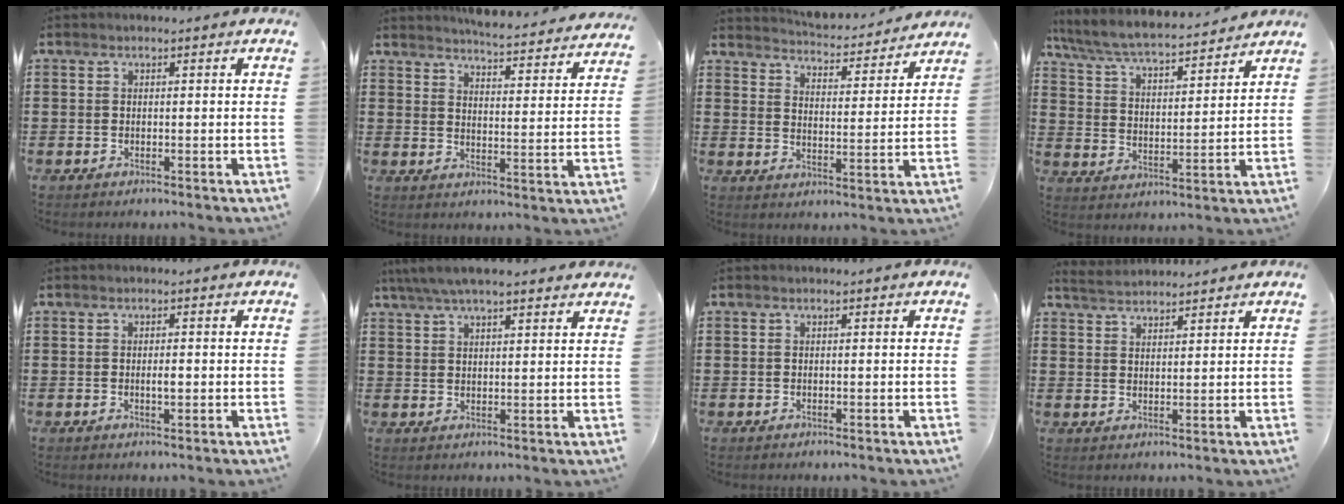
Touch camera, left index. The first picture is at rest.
{"total": 4.7, "force": [4.7, -0.6, 0.6], "torque": [-0.028, -0.043, 0.077]}
{"total": 4.0, "force": [4.0, -0.1, 0.2], "torque": [-0.018, -0.038, 0.061]}
{"total": 6.2, "force": [5.9, 0.4, 2.1], "torque": [-0.067, -0.039, 0.097]}
{"total": 1.6, "force": [-0.1, 0.5, 1.6], "torque": [-0.030, 0.000, -0.001]}
{"total": 5.1, "force": [4.3, 0.9, 2.6], "torque": [-0.061, -0.004, 0.077]}
{"total": 0.0}
{"total": 2.8, "force": [2.7, 0.2, 0.1], "torque": [-0.012, -0.003, 0.053]}